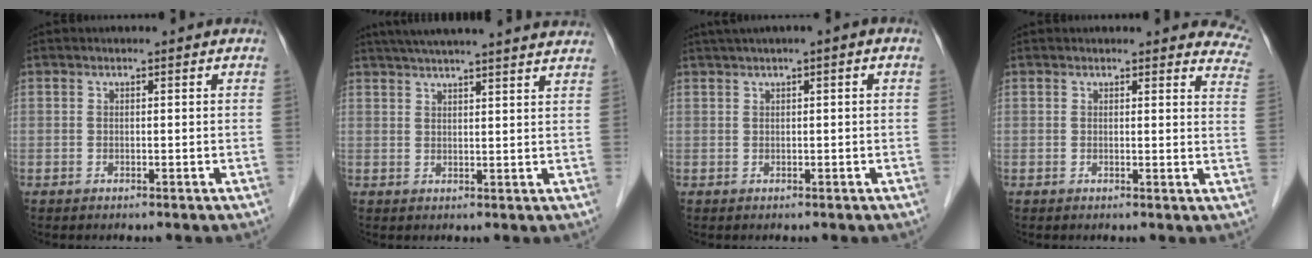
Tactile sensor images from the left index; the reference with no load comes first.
{"total": 18.9, "force": [16.9, 0.5, 8.5], "torque": [-0.139, 0.026, 0.219]}
{"total": 2.4, "force": [1.1, 0.0, 2.2], "torque": [-0.043, 0.015, 0.022]}
{"total": 10.2, "force": [9.6, 2.5, 2.4], "torque": [0.015, -0.032, 0.066]}